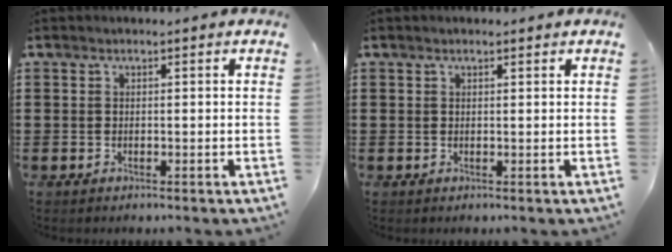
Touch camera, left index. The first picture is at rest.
{"total": 0.7, "force": [0.5, 0.1, 0.4], "torque": [-0.009, 0.001, 0.010]}